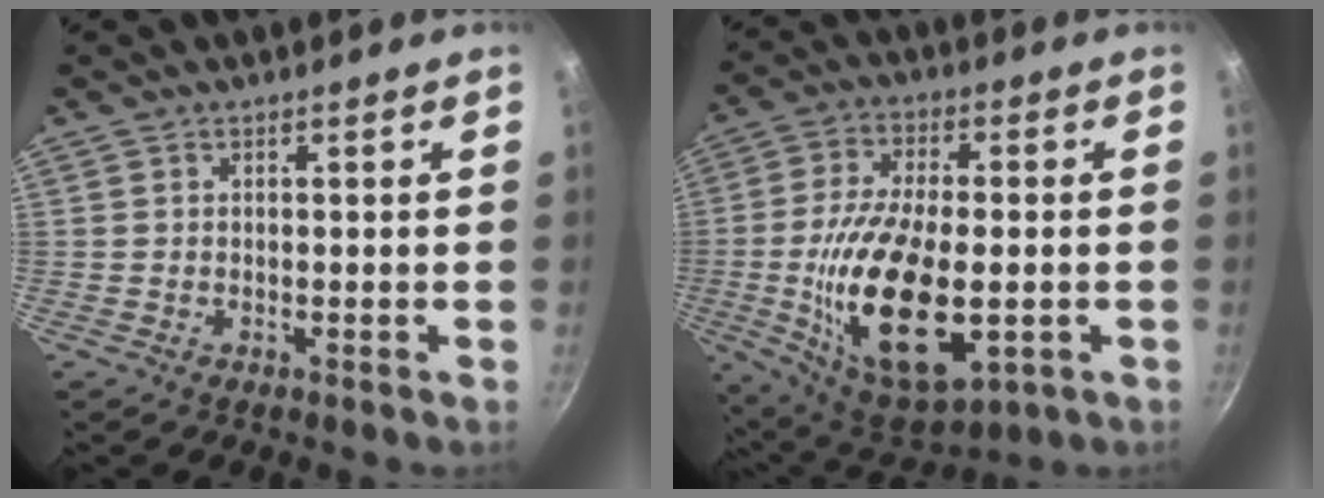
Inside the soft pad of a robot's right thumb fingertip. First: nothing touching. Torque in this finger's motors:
{"motor_torque": [0.18, 1.38, 2.15, -0.62, 0.56]}